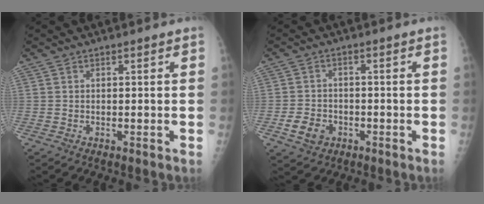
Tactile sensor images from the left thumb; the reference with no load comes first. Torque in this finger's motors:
{"motor_torque": [-0.41, 0.53, 0.12, 0.03, 0.00]}